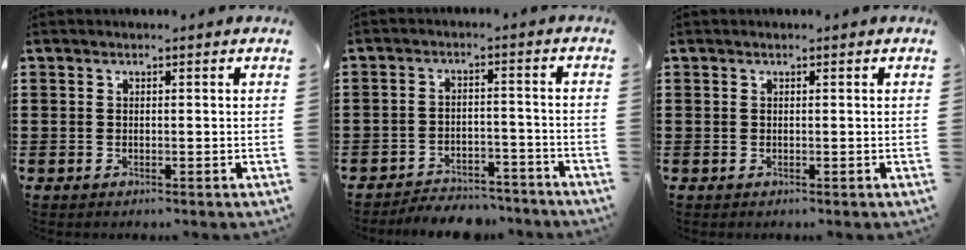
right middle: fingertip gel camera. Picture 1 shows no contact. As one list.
[{"total": 4.6, "force": [-4.5, 0.9, 0.3], "torque": [-0.008, 0.010, -0.096]}, {"total": 0.0}]